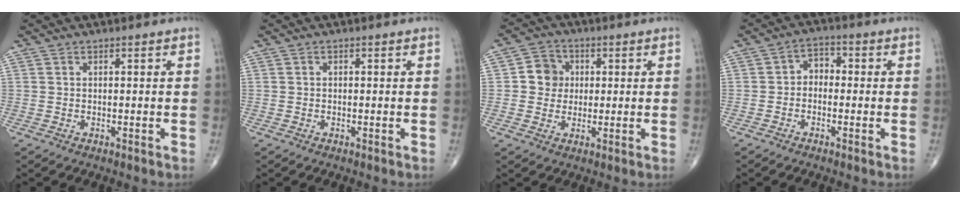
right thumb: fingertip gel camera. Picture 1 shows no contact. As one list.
[{"total": 0.0}, {"total": 5.8, "force": [0.6, 5.4, 2.1], "torque": [-0.004, 0.006, 0.003]}, {"total": 3.9, "force": [-0.6, 3.0, 2.4], "torque": [-0.013, 0.020, -0.027]}]